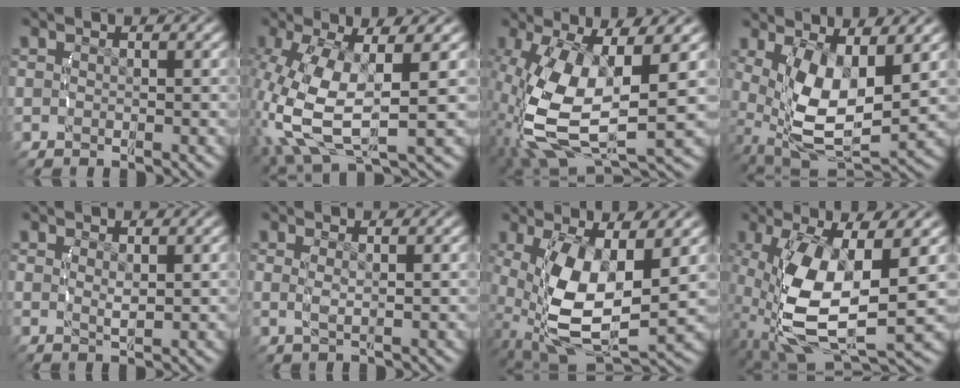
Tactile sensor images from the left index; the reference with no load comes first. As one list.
[{"total": 8.7, "force": [-1.0, 4.6, 7.3], "torque": [-0.185, -0.044, 0.014]}, {"total": 11.5, "force": [-1.0, 5.9, 9.9], "torque": [-0.240, -0.052, 0.021]}, {"total": 8.7, "force": [-1.0, 5.2, 6.9], "torque": [-0.160, -0.058, 0.017]}, {"total": 1.3, "force": [0.7, -0.4, 1.0], "torque": [-0.017, -0.009, 0.020]}, {"total": 1.6, "force": [0.5, -0.1, 1.5], "torque": [-0.034, -0.007, 0.015]}, {"total": 9.4, "force": [-1.3, 4.9, 8.0], "torque": [-0.183, -0.052, 0.012]}, {"total": 10.7, "force": [-1.0, 4.9, 9.5], "torque": [-0.215, -0.042, 0.017]}]